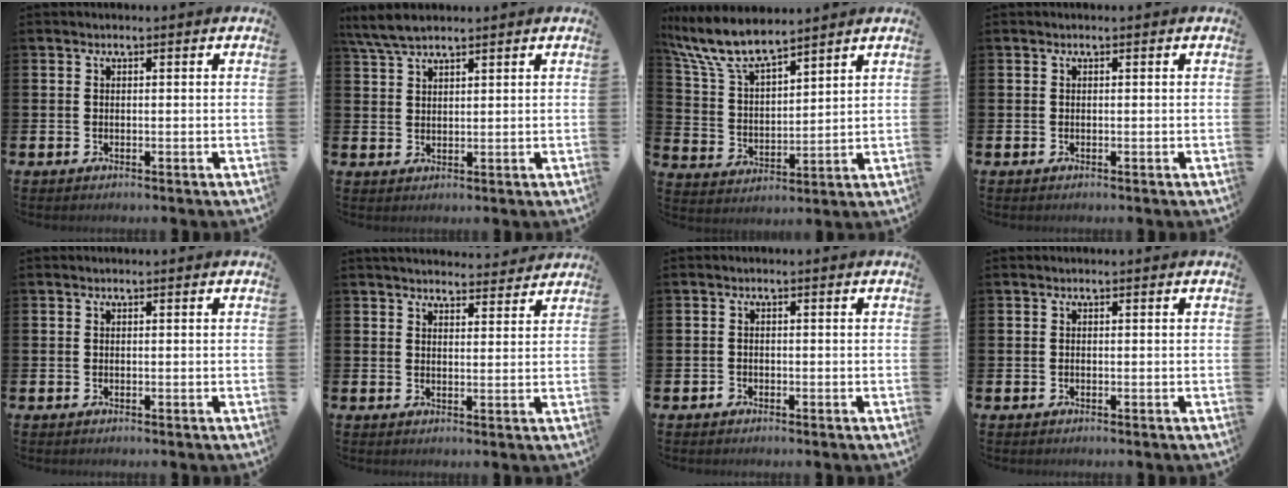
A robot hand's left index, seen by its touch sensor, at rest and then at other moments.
{"total": 4.9, "force": [4.3, 1.1, 2.1], "torque": [-0.043, -0.011, 0.078]}
{"total": 9.1, "force": [8.2, 1.9, 3.4], "torque": [-0.100, -0.034, 0.150]}
{"total": 0.0}
{"total": 0.0}
{"total": 3.8, "force": [3.8, 0.5, 0.1], "torque": [0.004, -0.024, 0.066]}
{"total": 1.0, "force": [-0.7, 0.6, -0.1], "torque": [-0.003, 0.004, -0.017]}
{"total": 0.0}